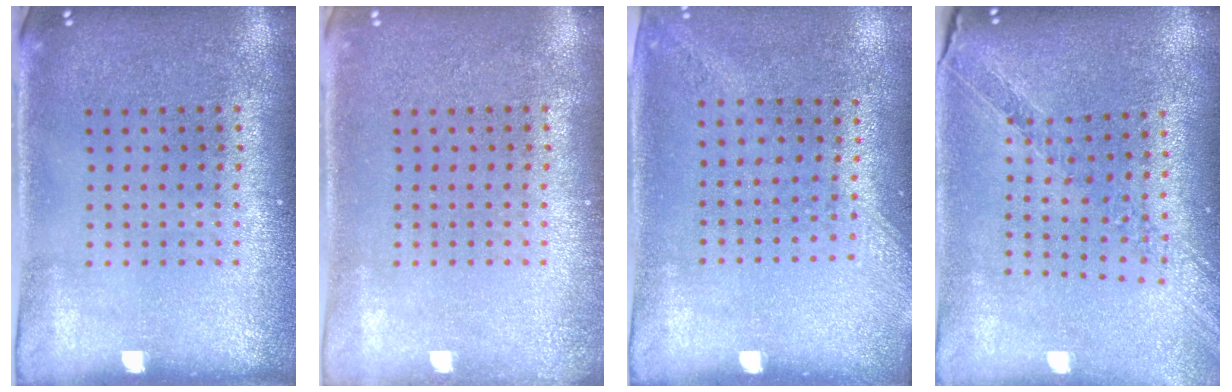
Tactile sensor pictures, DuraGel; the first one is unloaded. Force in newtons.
{"total": 0.9, "press": 0.8, "slide": 0.2}
{"total": 1.4, "press": 1.1, "slide": 0.9}
{"total": 1.1, "press": 1.1, "slide": 0.2}